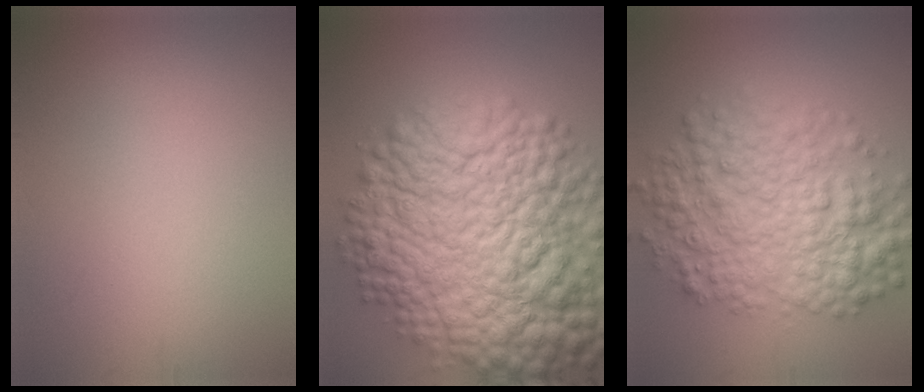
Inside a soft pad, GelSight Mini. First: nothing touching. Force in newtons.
{"total": 16.7, "press": 16.7, "slide": 0.5}
{"total": 8.6, "press": 8.6, "slide": 0.1}